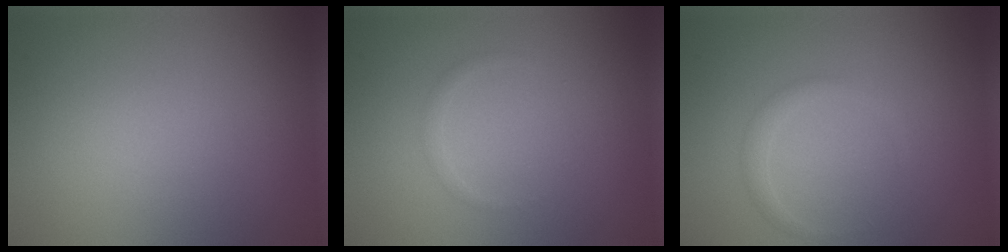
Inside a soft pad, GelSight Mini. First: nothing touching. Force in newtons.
{"total": 0.6, "press": 0.6, "slide": 0.1}
{"total": 1.2, "press": 1.2, "slide": 0.0}